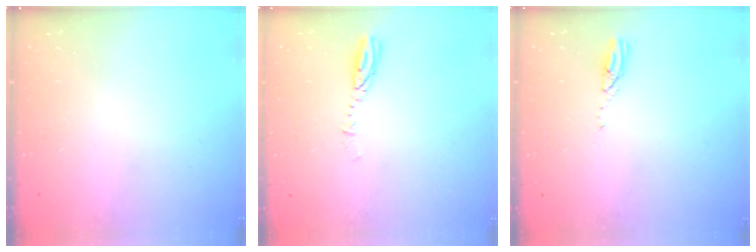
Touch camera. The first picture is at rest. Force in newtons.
{"total": 3.6, "press": 3.5, "slide": 0.5}
{"total": 3.0, "press": 3.0, "slide": 0.1}